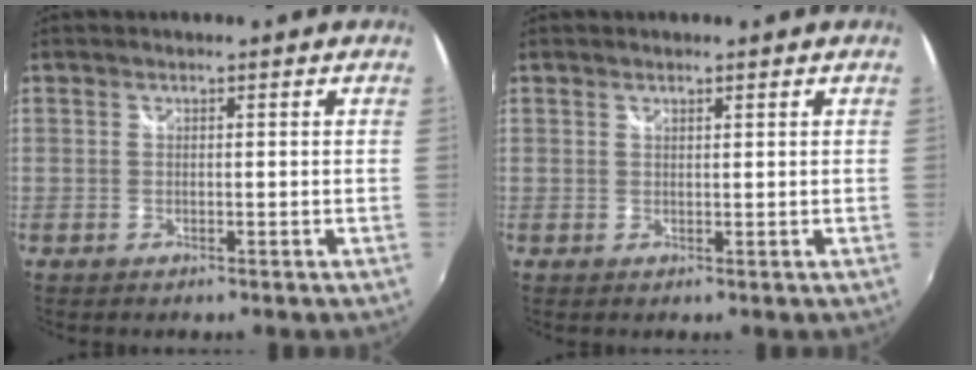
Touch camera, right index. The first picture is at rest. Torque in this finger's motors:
{"motor_torque": [-0.07, 0.05, -0.02, 0.00]}